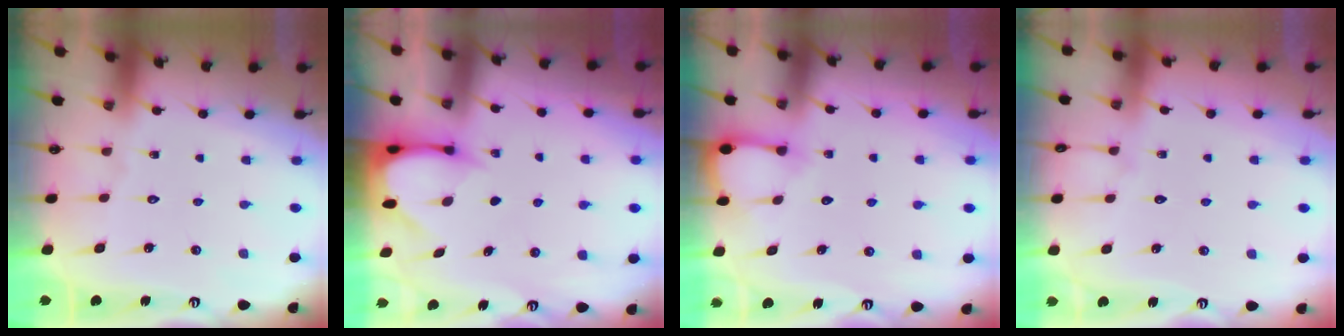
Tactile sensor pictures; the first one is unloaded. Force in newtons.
{"total": 3.2, "press": 3.2, "slide": 0.3}
{"total": 5.5, "press": 5.5, "slide": 0.2}
{"total": 2.9, "press": 2.9, "slide": 0.4}